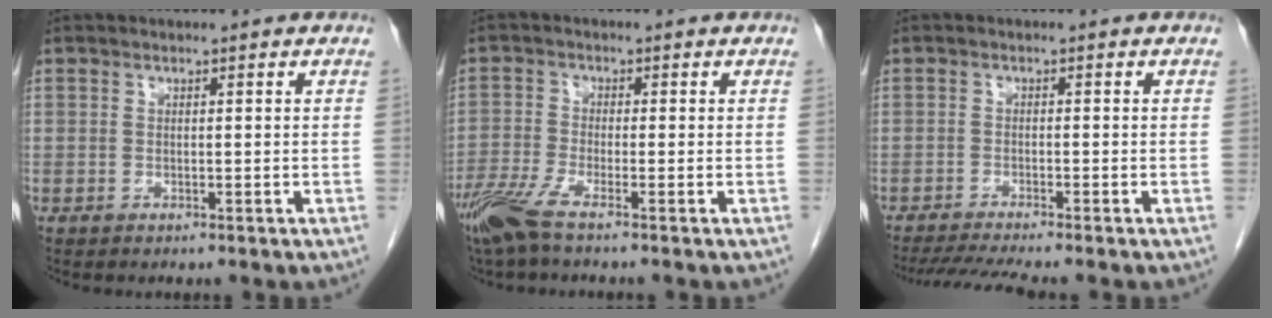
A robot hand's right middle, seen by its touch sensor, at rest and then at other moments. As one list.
[{"total": 5.3, "force": [-3.8, 0.0, 3.6], "torque": [-0.082, -0.016, -0.083]}, {"total": 6.0, "force": [-5.3, -0.9, 2.8], "torque": [-0.044, -0.018, -0.088]}]